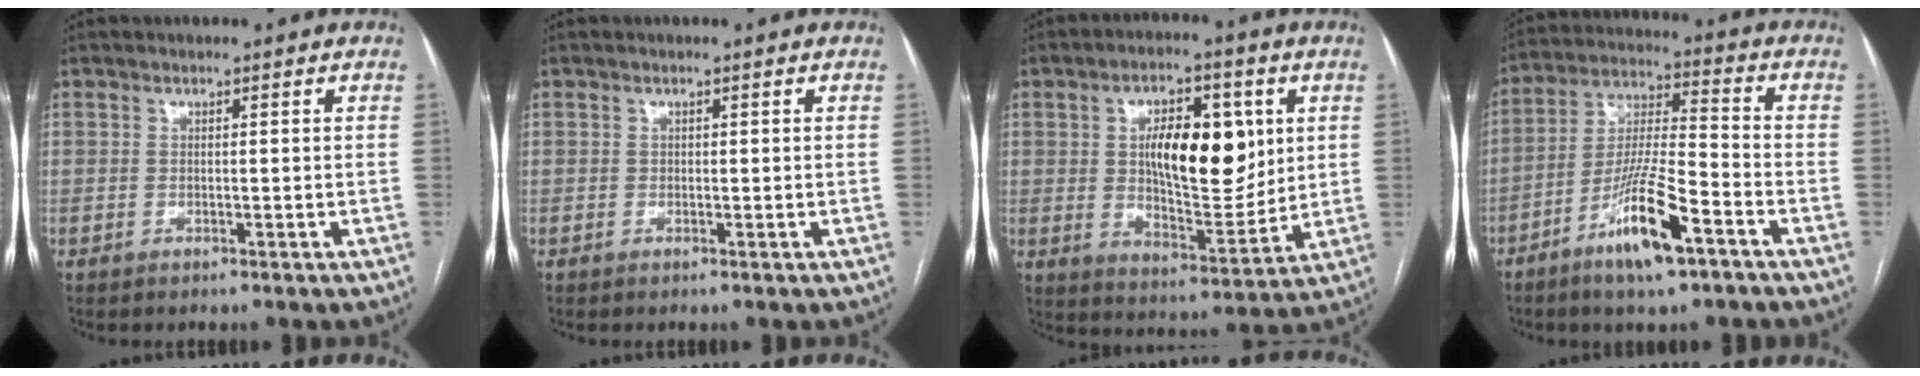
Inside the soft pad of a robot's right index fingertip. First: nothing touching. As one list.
[{"total": 0.0}, {"total": 14.0, "force": [3.2, 5.8, 12.3], "torque": [-0.200, 0.007, 0.058]}, {"total": 12.7, "force": [-7.0, 1.7, 10.4], "torque": [-0.200, -0.013, -0.127]}]